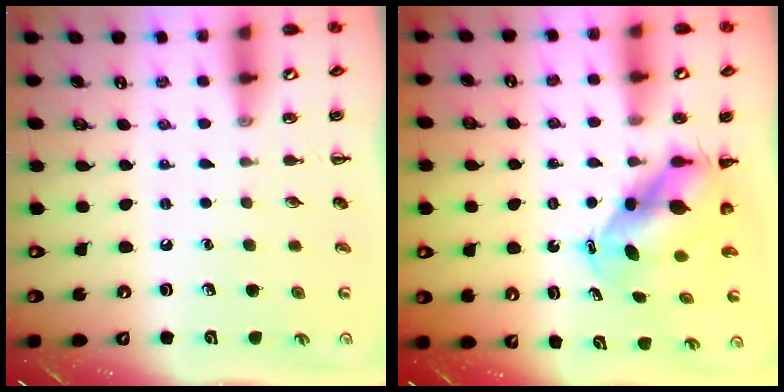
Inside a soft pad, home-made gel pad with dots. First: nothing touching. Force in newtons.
{"total": 6.5, "press": 6.4, "slide": 1.5}